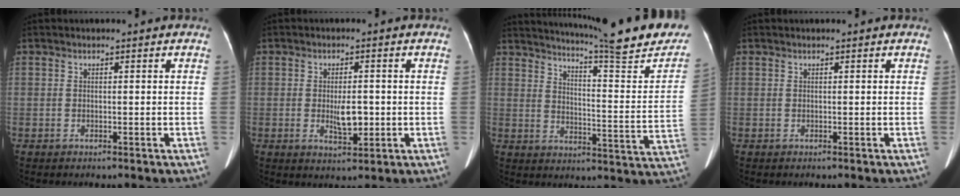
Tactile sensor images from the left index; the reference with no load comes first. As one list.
[{"total": 4.3, "force": [-0.5, 1.6, 3.9], "torque": [-0.070, -0.005, -0.003]}, {"total": 22.5, "force": [19.8, 0.2, 10.6], "torque": [-0.151, -0.075, 0.249]}, {"total": 0.0}]